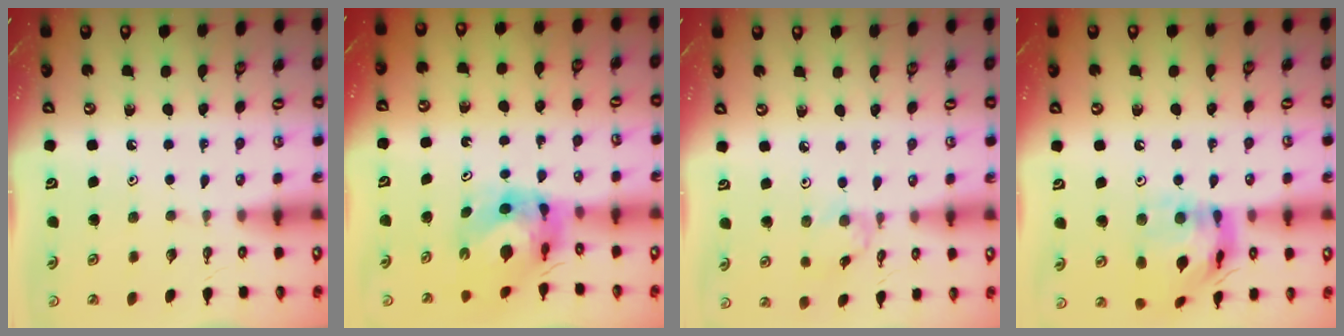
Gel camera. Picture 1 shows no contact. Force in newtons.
{"total": 6.2, "press": 6.2, "slide": 0.5}
{"total": 1.1, "press": 1.1, "slide": 0.3}
{"total": 17.3, "press": 17.2, "slide": 1.8}